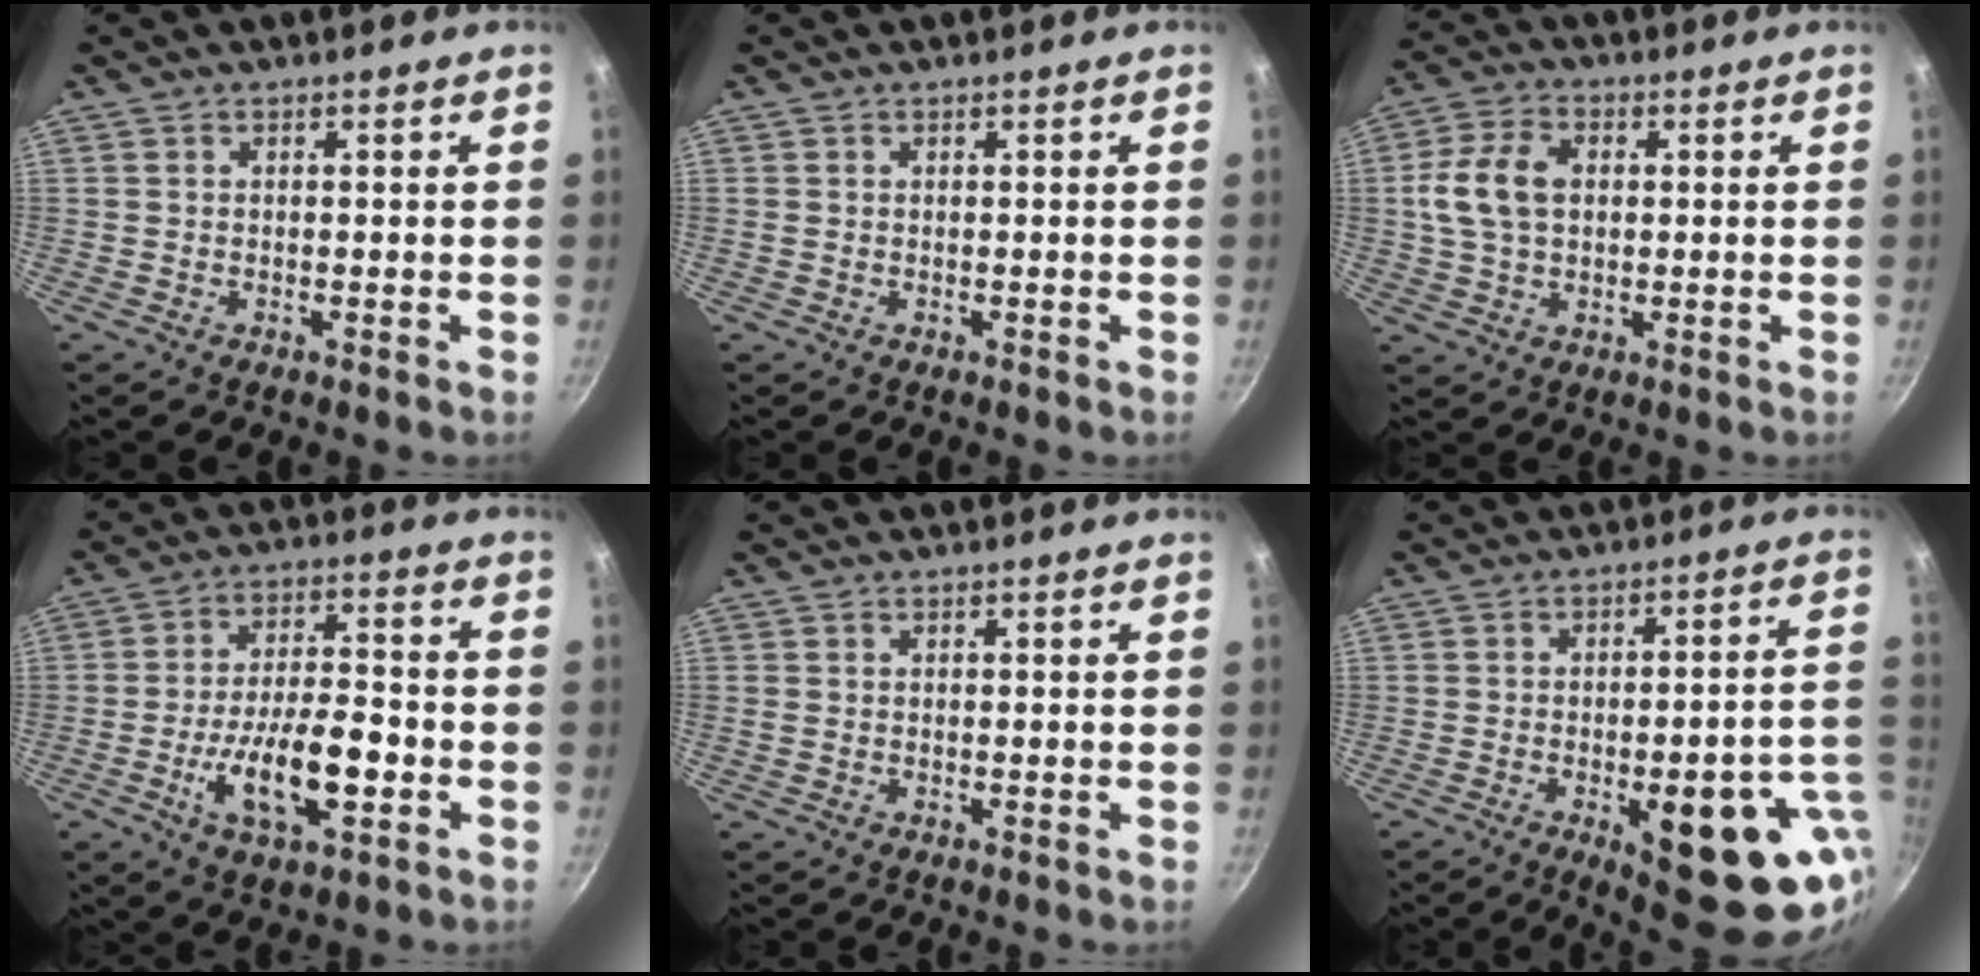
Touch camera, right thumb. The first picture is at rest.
{"total": 0.0}
{"total": 10.3, "force": [1.2, 7.1, 7.3], "torque": [-0.133, 0.016, 0.016]}
{"total": 14.2, "force": [-4.3, 6.1, 12.0], "torque": [-0.197, 0.031, -0.073]}
{"total": 0.5, "force": [0.0, 0.5, 0.2], "torque": [-0.005, 0.002, 0.001]}
{"total": 22.3, "force": [-7.0, 8.6, 19.4], "torque": [-0.191, 0.014, -0.082]}